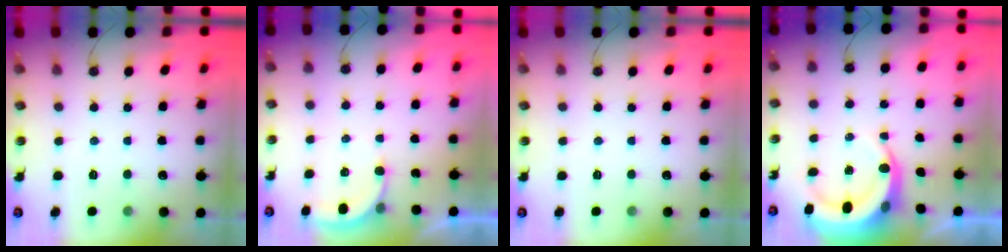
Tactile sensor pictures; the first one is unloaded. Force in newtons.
{"total": 3.3, "press": 3.3, "slide": 0.3}
{"total": 0.0}
{"total": 7.7, "press": 7.7, "slide": 1.1}